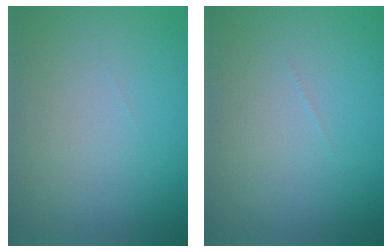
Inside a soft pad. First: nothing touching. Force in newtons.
{"total": 0.0}